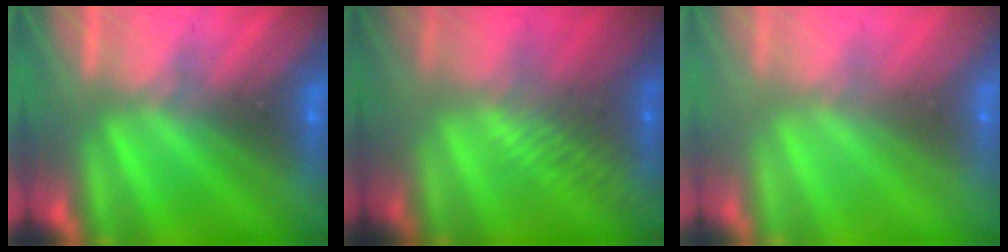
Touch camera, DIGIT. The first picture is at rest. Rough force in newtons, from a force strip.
{"total": 2.9}
{"total": 9.7}